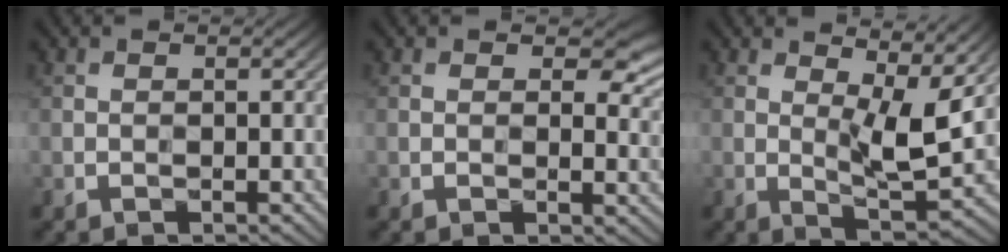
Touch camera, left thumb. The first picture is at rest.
{"total": 4.1, "force": [1.8, 2.4, 2.8], "torque": [-0.040, -0.010, 0.024]}
{"total": 7.6, "force": [3.3, 2.0, 6.5], "torque": [-0.105, -0.007, 0.055]}